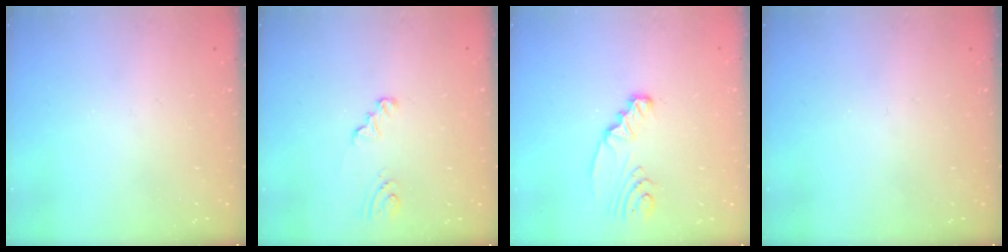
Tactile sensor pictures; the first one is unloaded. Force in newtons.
{"total": 2.5, "press": 2.5, "slide": 0.2}
{"total": 3.2, "press": 3.2, "slide": 0.3}
{"total": 0.0}